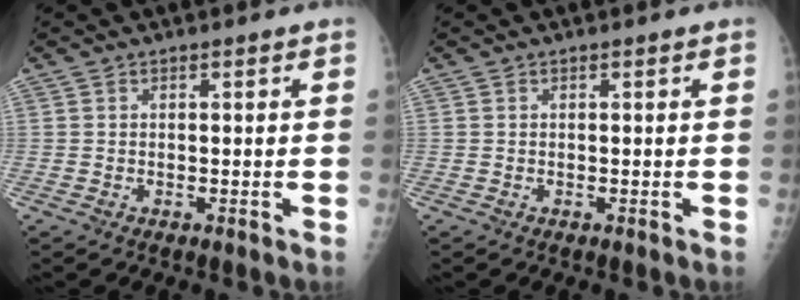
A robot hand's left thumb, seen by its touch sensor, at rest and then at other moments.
{"total": 0.0}